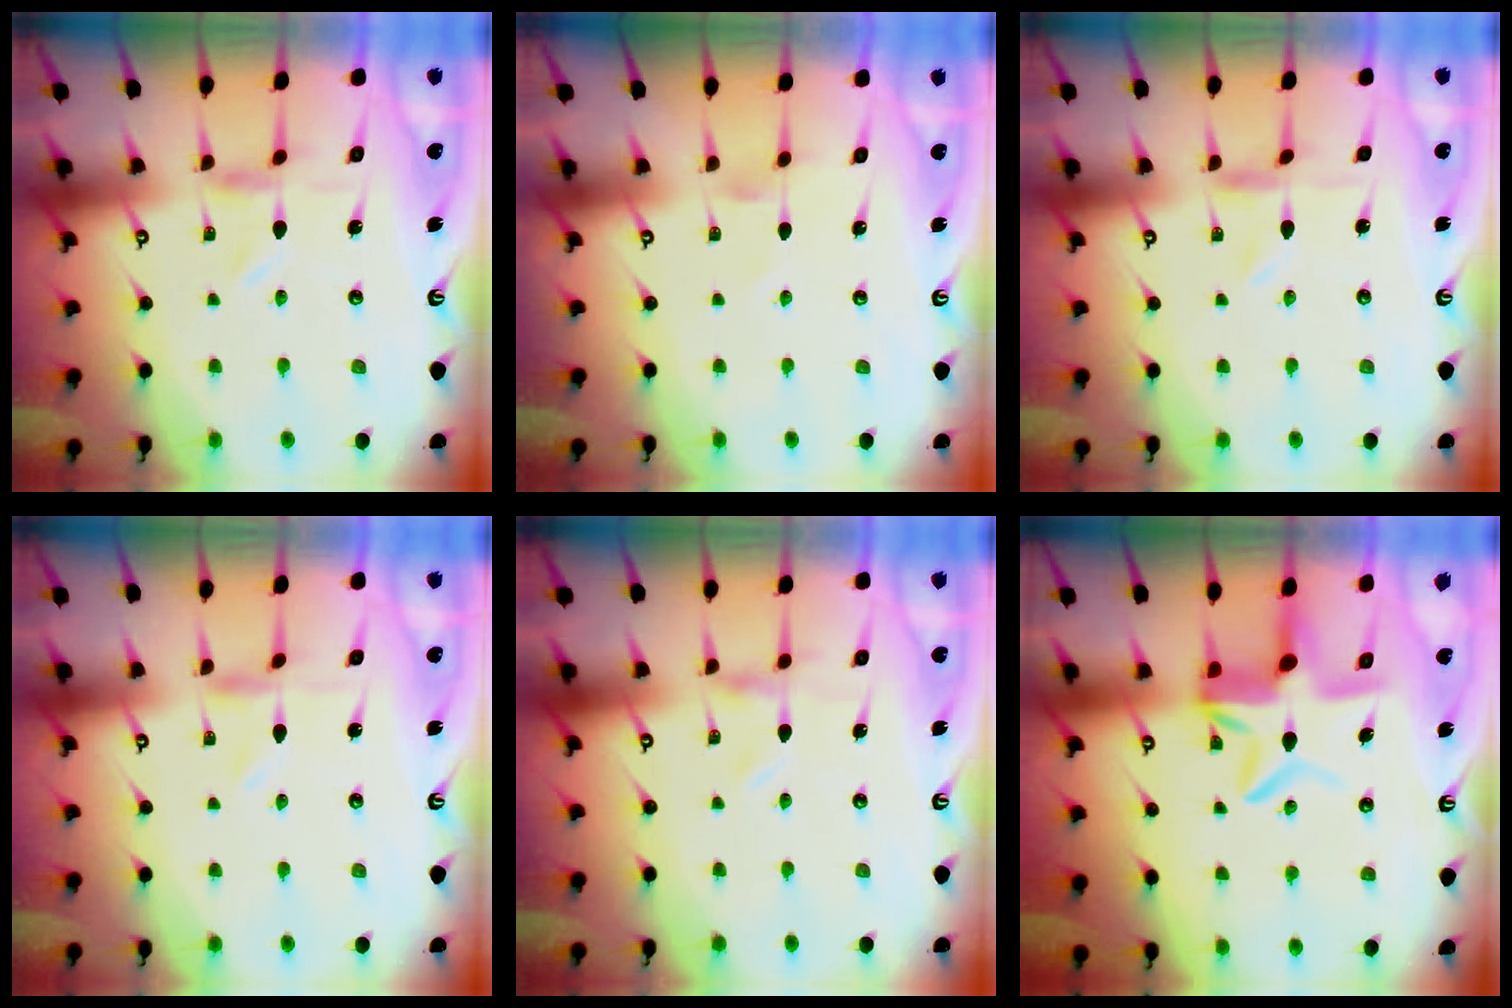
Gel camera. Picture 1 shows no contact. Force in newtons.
{"total": 0.0}
{"total": 0.0}
{"total": 0.0}
{"total": 0.0}
{"total": 10.1, "press": 10.0, "slide": 1.7}